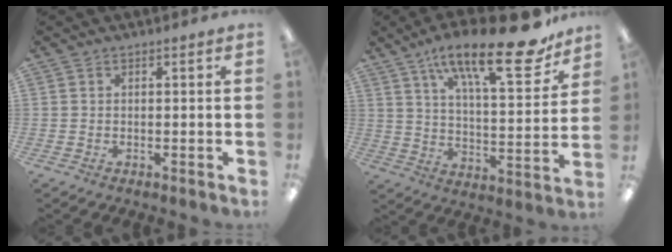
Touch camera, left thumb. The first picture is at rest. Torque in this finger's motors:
{"motor_torque": [0.73, 0.67, 1.57, -1.20, 0.17]}